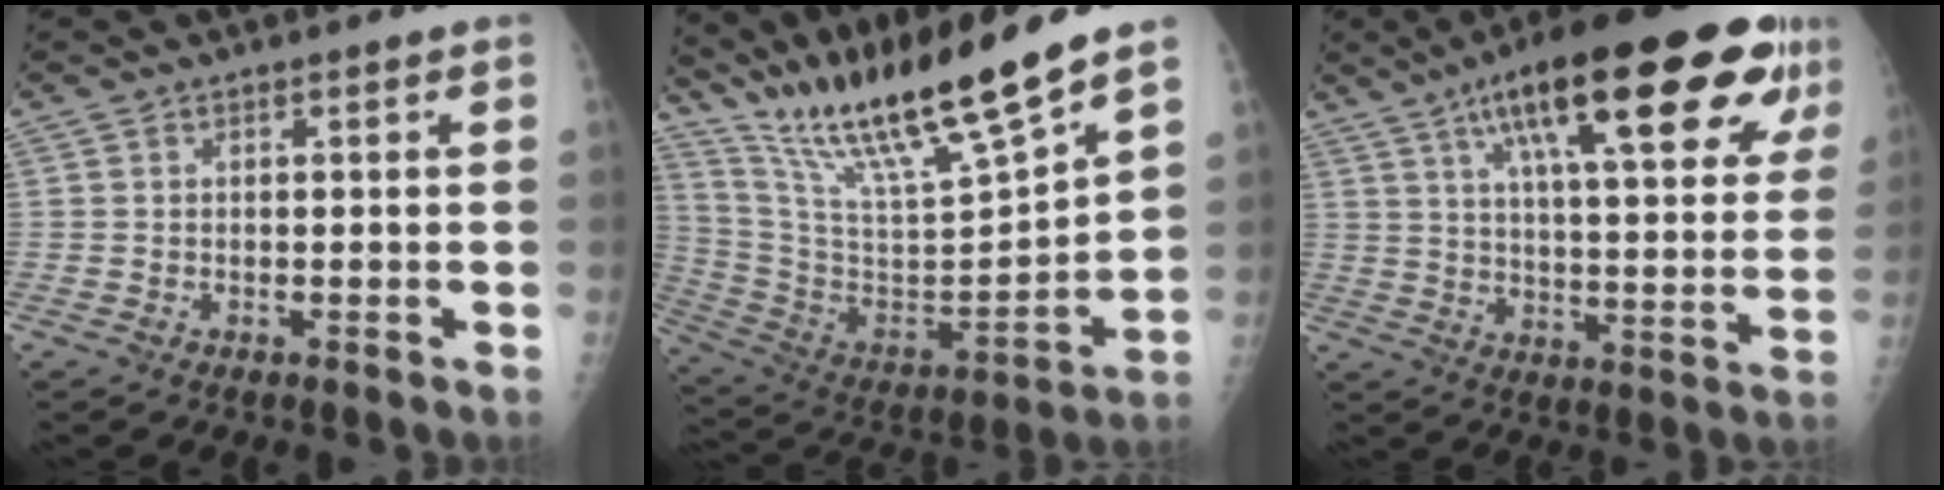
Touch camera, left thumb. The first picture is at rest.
{"total": 22.0, "force": [17.7, 1.4, 12.9], "torque": [-0.207, -0.080, 0.333]}
{"total": 27.4, "force": [14.1, 7.5, 22.3], "torque": [-0.313, -0.012, 0.209]}